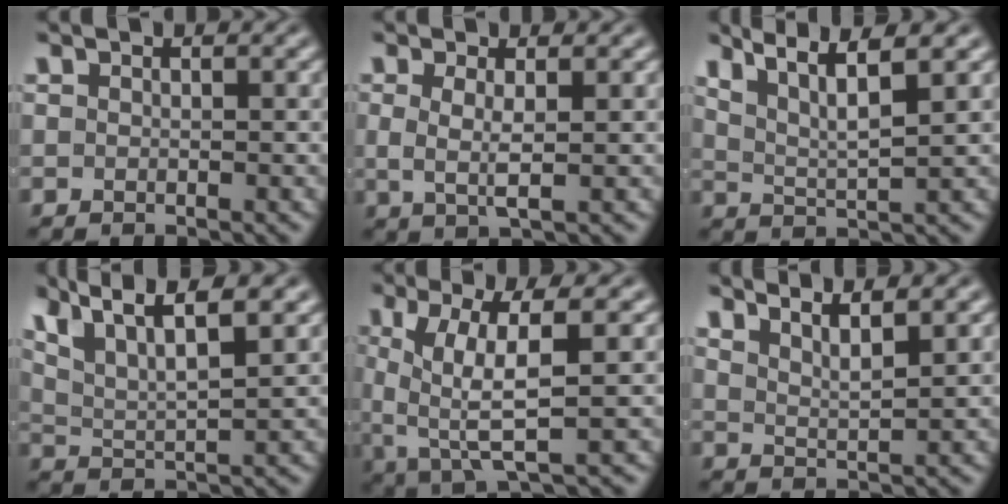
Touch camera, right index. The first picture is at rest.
{"total": 2.8, "force": [0.3, 0.9, 2.7], "torque": [-0.052, -0.011, 0.011]}
{"total": 6.0, "force": [3.6, 2.3, 4.2], "torque": [-0.070, 0.000, 0.058]}
{"total": 7.4, "force": [4.0, 3.7, 4.9], "torque": [-0.099, 0.000, 0.068]}
{"total": 6.2, "force": [0.1, 2.3, 5.8], "torque": [-0.109, -0.021, 0.020]}
{"total": 4.1, "force": [3.2, 0.6, 2.5], "torque": [-0.032, 0.000, 0.053]}